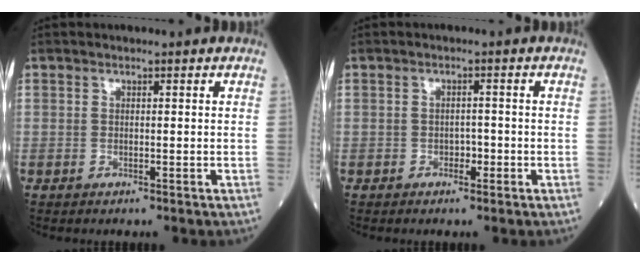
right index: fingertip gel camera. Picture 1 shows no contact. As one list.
[{"total": 1.4, "force": [-0.7, 0.9, 0.8], "torque": [-0.007, 0.005, -0.013]}]